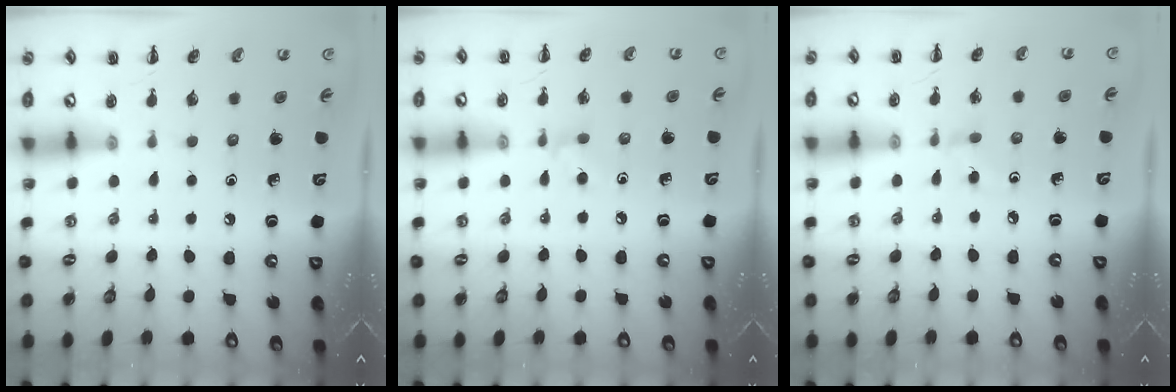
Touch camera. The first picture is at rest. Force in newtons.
{"total": 4.7, "press": 4.5, "slide": 1.6}
{"total": 2.7, "press": 2.5, "slide": 1.0}